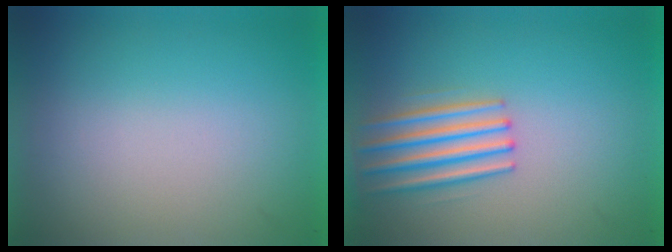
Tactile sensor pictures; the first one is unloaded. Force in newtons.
{"total": 3.8}